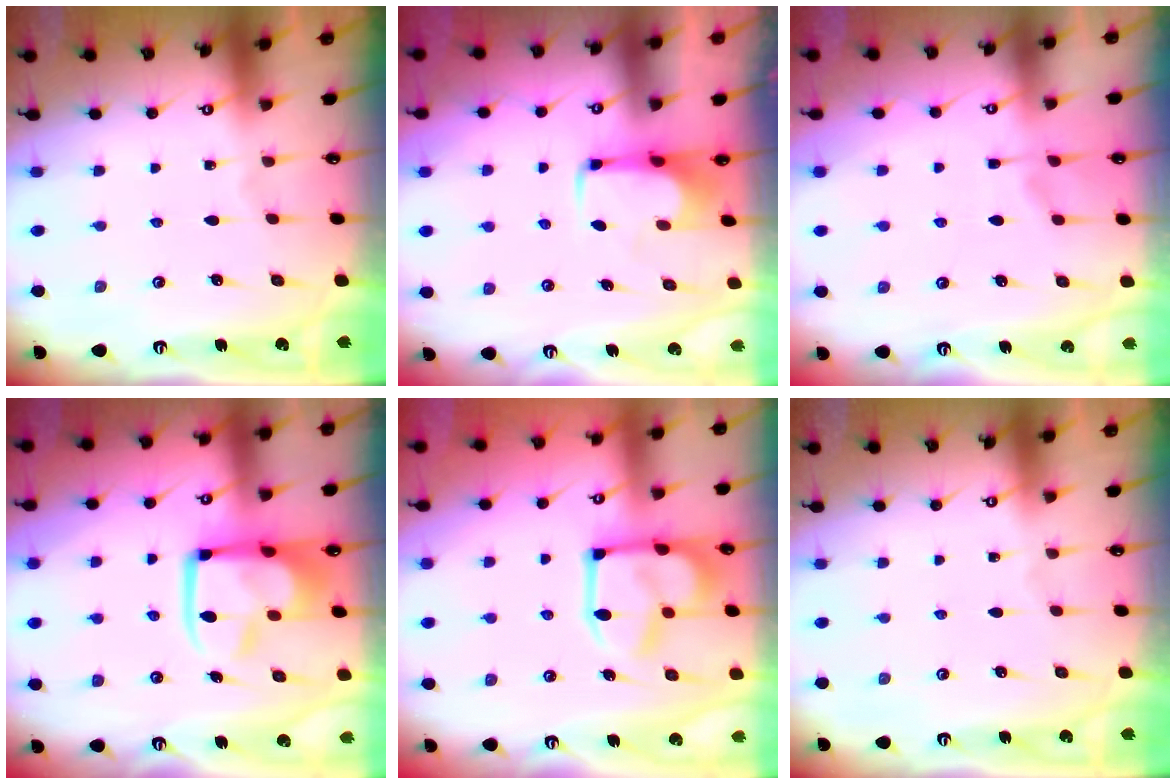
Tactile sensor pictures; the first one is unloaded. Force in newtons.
{"total": 1.6, "press": 1.5, "slide": 0.3}
{"total": 1.0, "press": 0.6, "slide": 0.8}
{"total": 13.9, "press": 13.8, "slide": 1.7}
{"total": 12.1, "press": 12.0, "slide": 1.4}
{"total": 0.0}